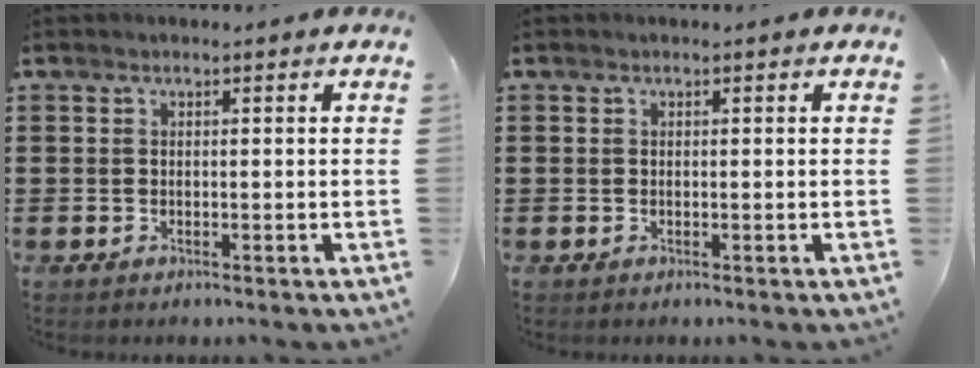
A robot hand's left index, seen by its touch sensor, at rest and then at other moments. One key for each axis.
{"total": 0.0}